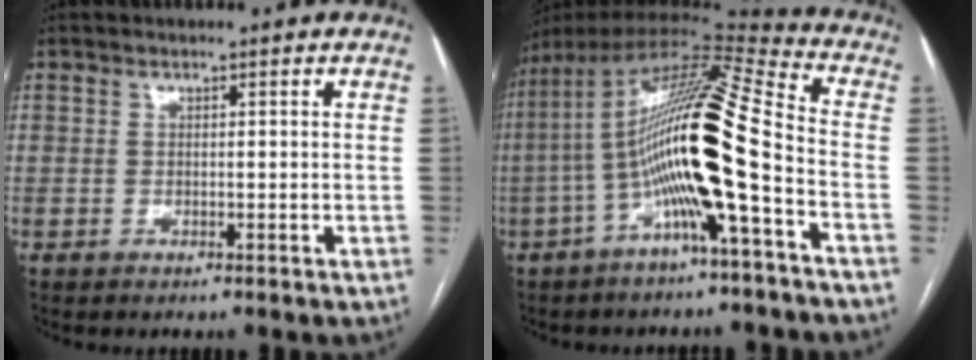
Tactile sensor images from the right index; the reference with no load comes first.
{"total": 18.9, "force": [-4.0, 0.6, 18.5], "torque": [-0.343, 0.021, -0.081]}